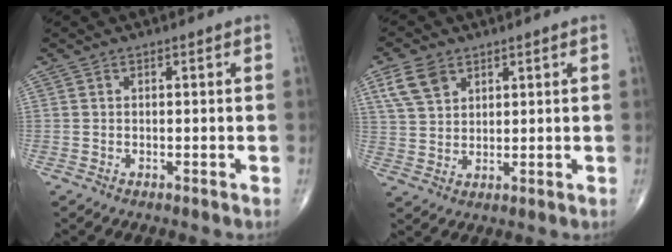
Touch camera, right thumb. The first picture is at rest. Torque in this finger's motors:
{"motor_torque": [-0.03, 0.07, 0.06, 0.02, 0.03]}